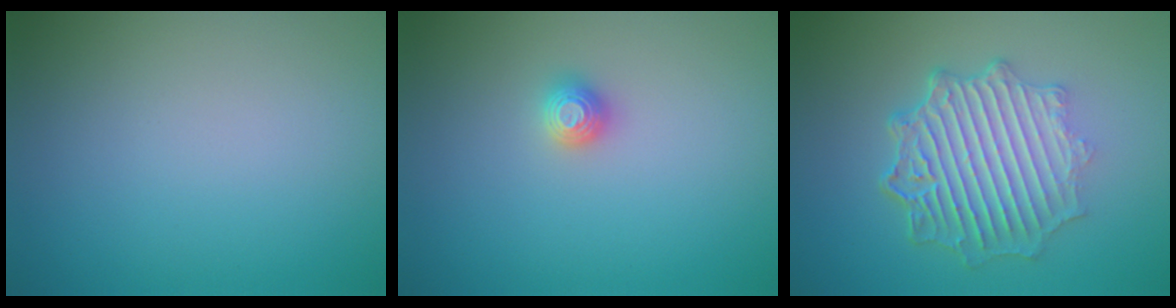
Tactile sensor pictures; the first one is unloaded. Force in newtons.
{"total": 1.2, "press": 1.2, "slide": 0.2}
{"total": 6.9, "press": 5.2, "slide": 4.6}